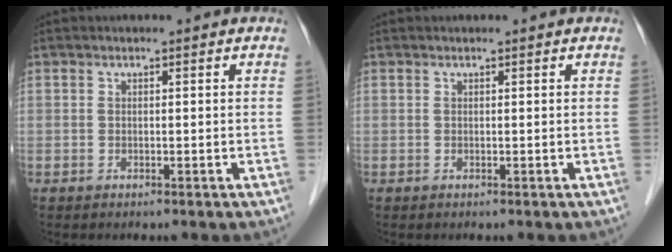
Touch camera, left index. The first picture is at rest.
{"total": 0.5, "force": [0.5, 0.0, 0.1], "torque": [-0.001, 0.005, 0.006]}